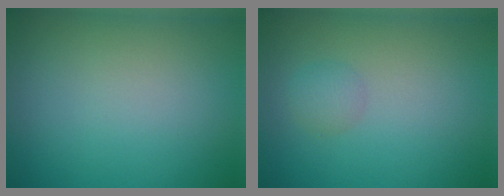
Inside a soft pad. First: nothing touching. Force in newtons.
{"total": 1.3, "press": 1.3, "slide": 0.0}